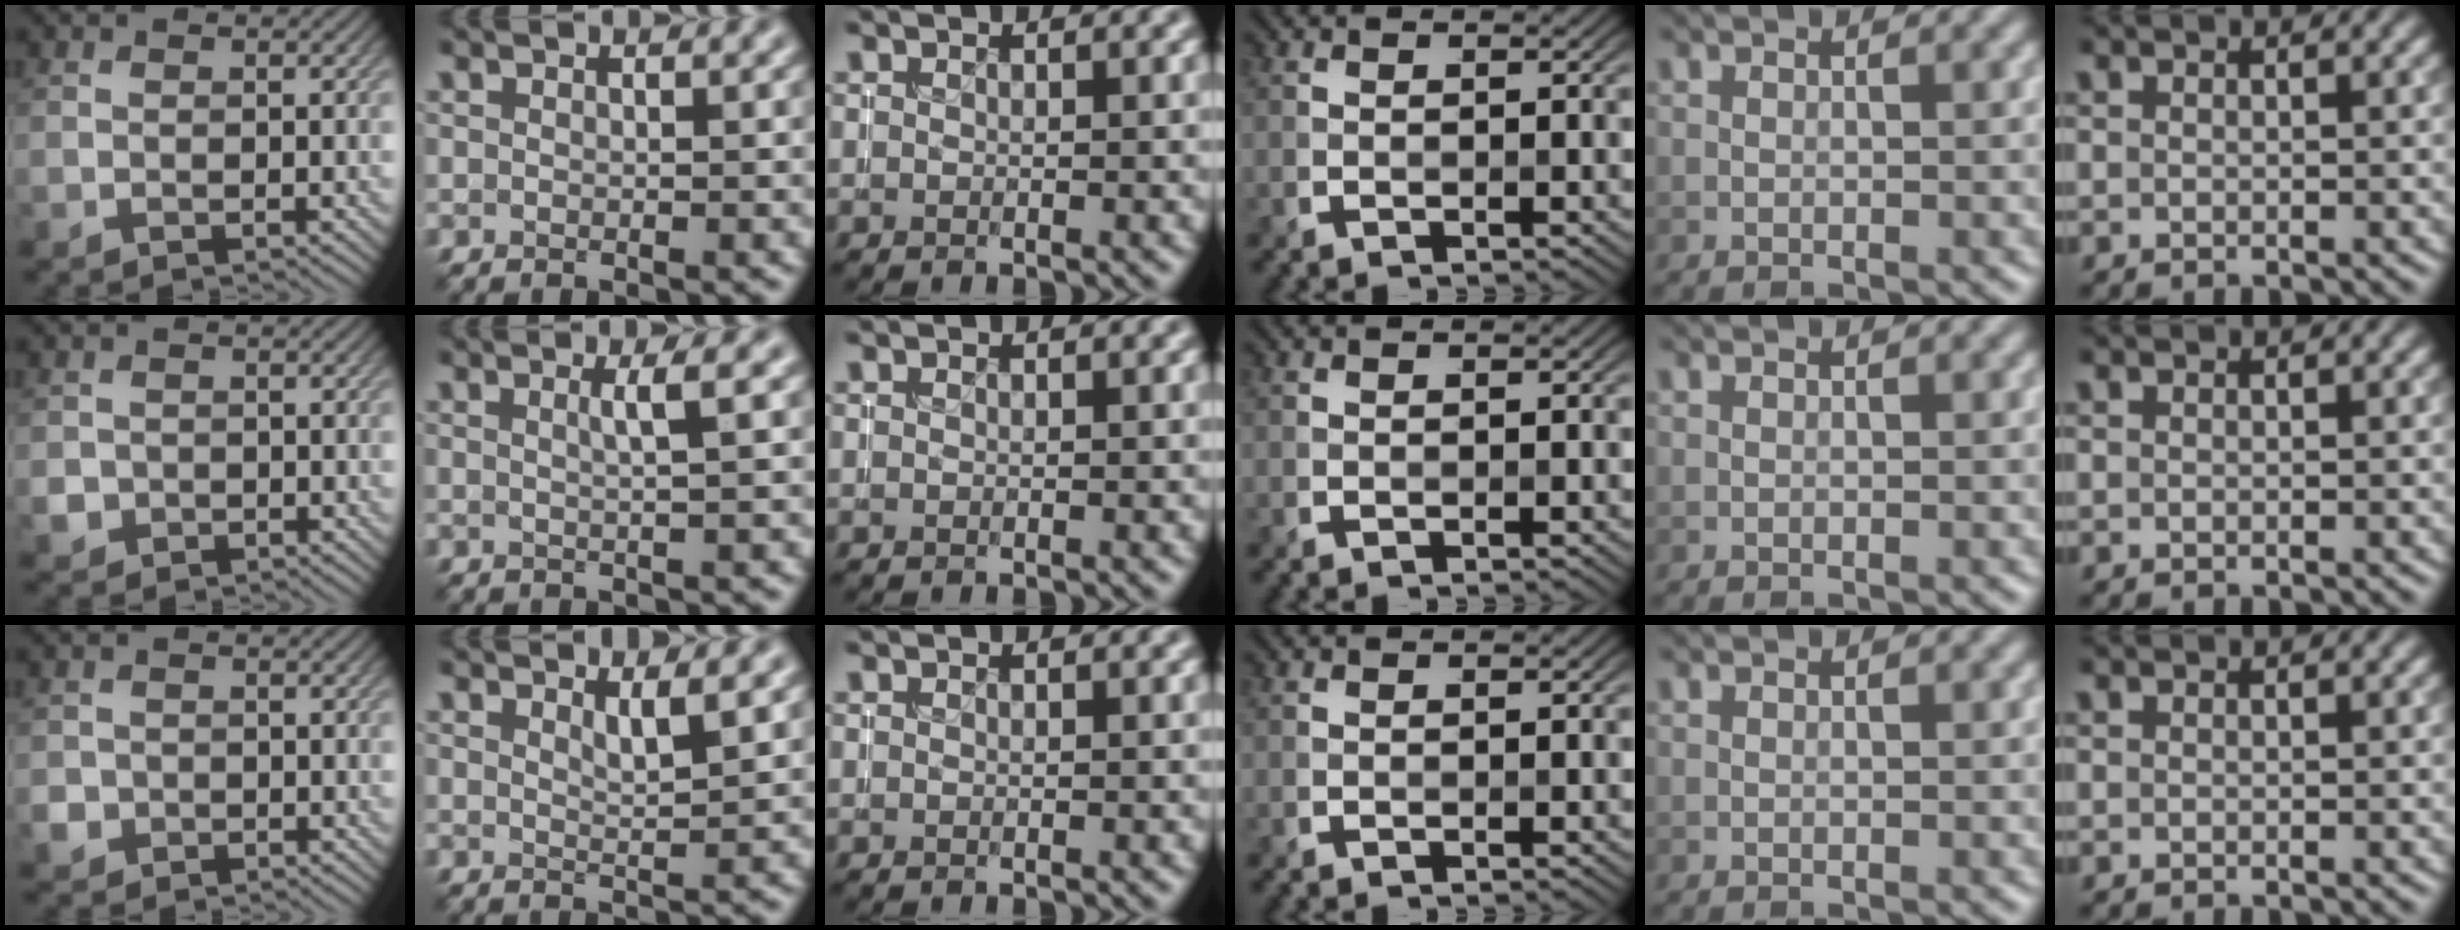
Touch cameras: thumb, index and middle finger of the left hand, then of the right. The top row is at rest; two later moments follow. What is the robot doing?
{"motion": "insert", "object": "coin"}